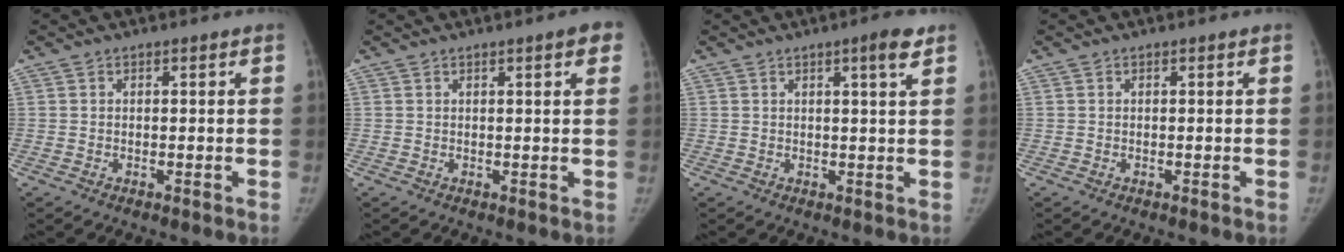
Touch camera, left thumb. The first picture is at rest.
{"total": 3.9, "force": [2.0, 0.5, 3.3], "torque": [-0.033, -0.002, 0.022]}
{"total": 3.8, "force": [2.2, 0.2, 3.1], "torque": [-0.044, -0.012, 0.031]}
{"total": 0.0}